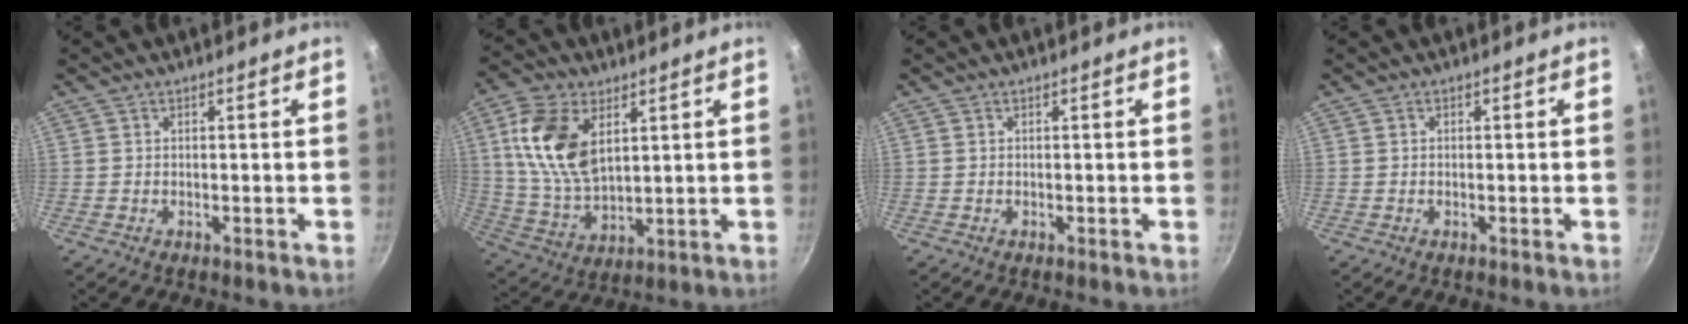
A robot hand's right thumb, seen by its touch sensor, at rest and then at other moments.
{"total": 14.6, "force": [4.8, 8.4, 10.9], "torque": [-0.198, -0.017, 0.104]}
{"total": 0.0}
{"total": 0.0}